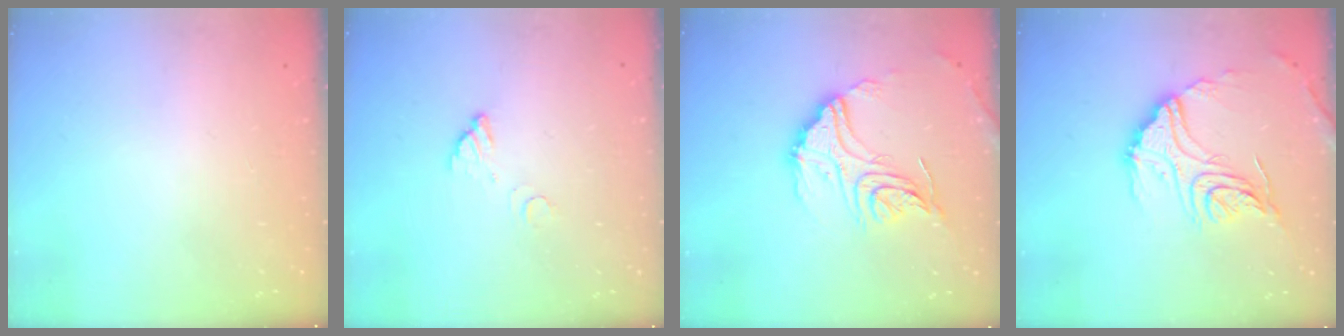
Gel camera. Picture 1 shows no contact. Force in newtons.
{"total": 3.5, "press": 3.5, "slide": 0.3}
{"total": 19.3, "press": 19.2, "slide": 1.9}
{"total": 17.9, "press": 17.8, "slide": 1.5}